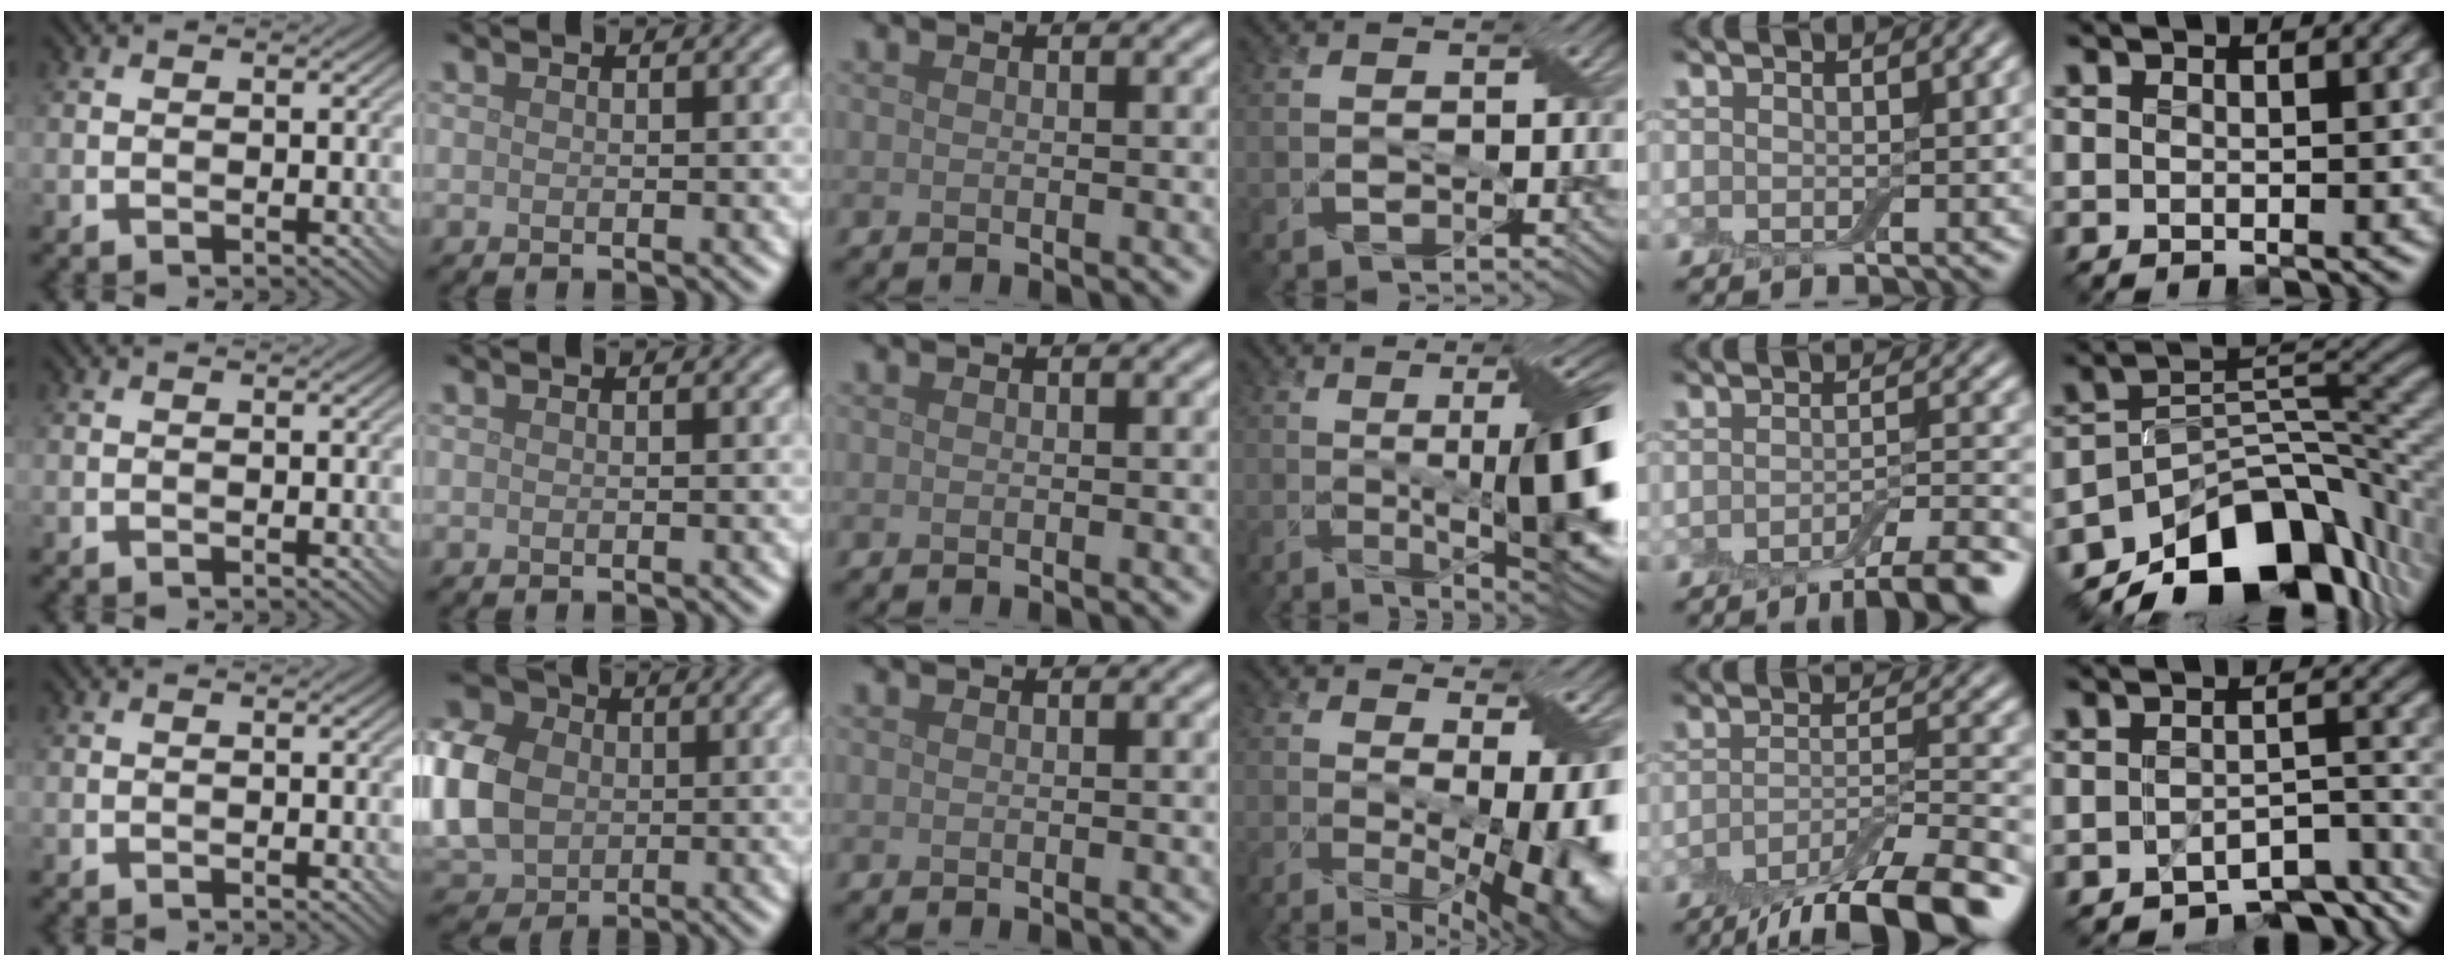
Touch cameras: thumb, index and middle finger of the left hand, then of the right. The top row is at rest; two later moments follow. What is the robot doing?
{"motion": "wrap", "object": "cling film"}